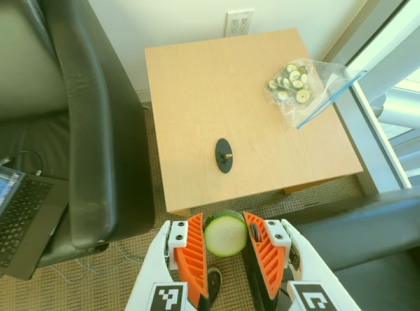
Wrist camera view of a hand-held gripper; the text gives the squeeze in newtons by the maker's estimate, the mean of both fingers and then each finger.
{"total": 10.4, "left": 10.5, "right": 10.3}